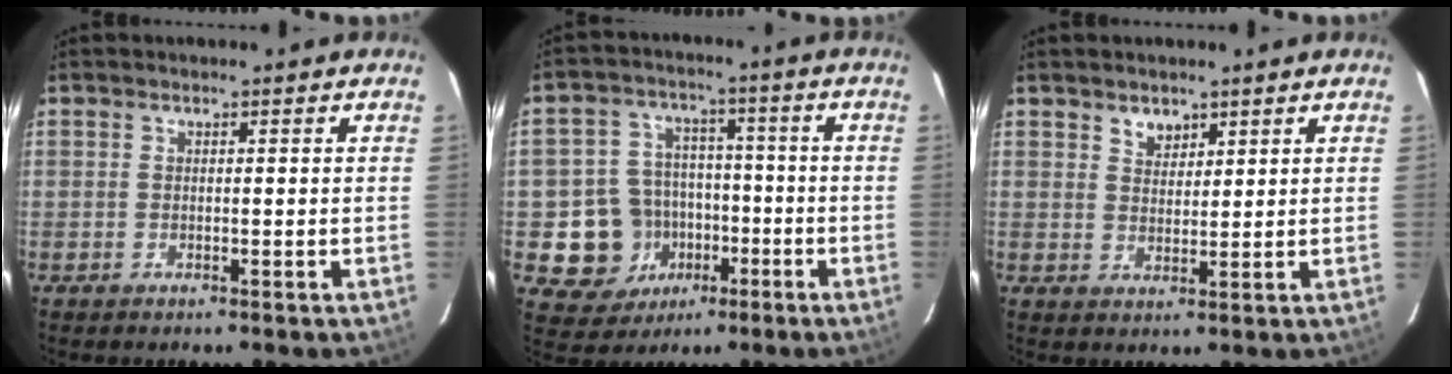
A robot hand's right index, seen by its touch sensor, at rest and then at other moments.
{"total": 11.9, "force": [-4.1, 10.7, 2.9], "torque": [-0.083, 0.033, -0.047]}
{"total": 3.0, "force": [2.1, 1.9, 0.9], "torque": [-0.009, 0.002, 0.036]}